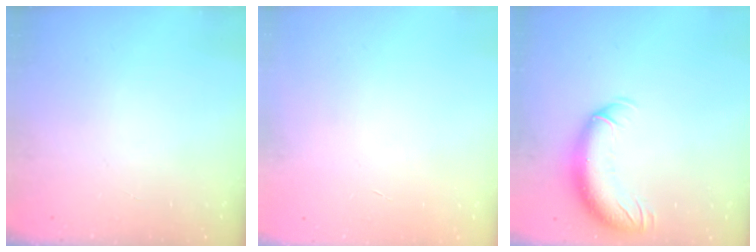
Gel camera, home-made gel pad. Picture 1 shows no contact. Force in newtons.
{"total": 0.6, "press": 0.6, "slide": 0.2}
{"total": 13.5, "press": 13.2, "slide": 2.9}